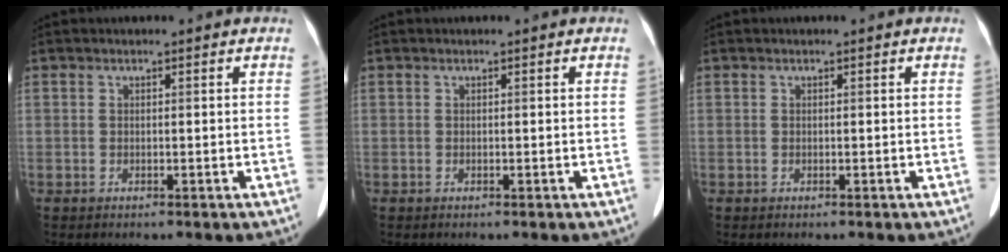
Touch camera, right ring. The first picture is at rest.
{"total": 0.0}
{"total": 0.0}